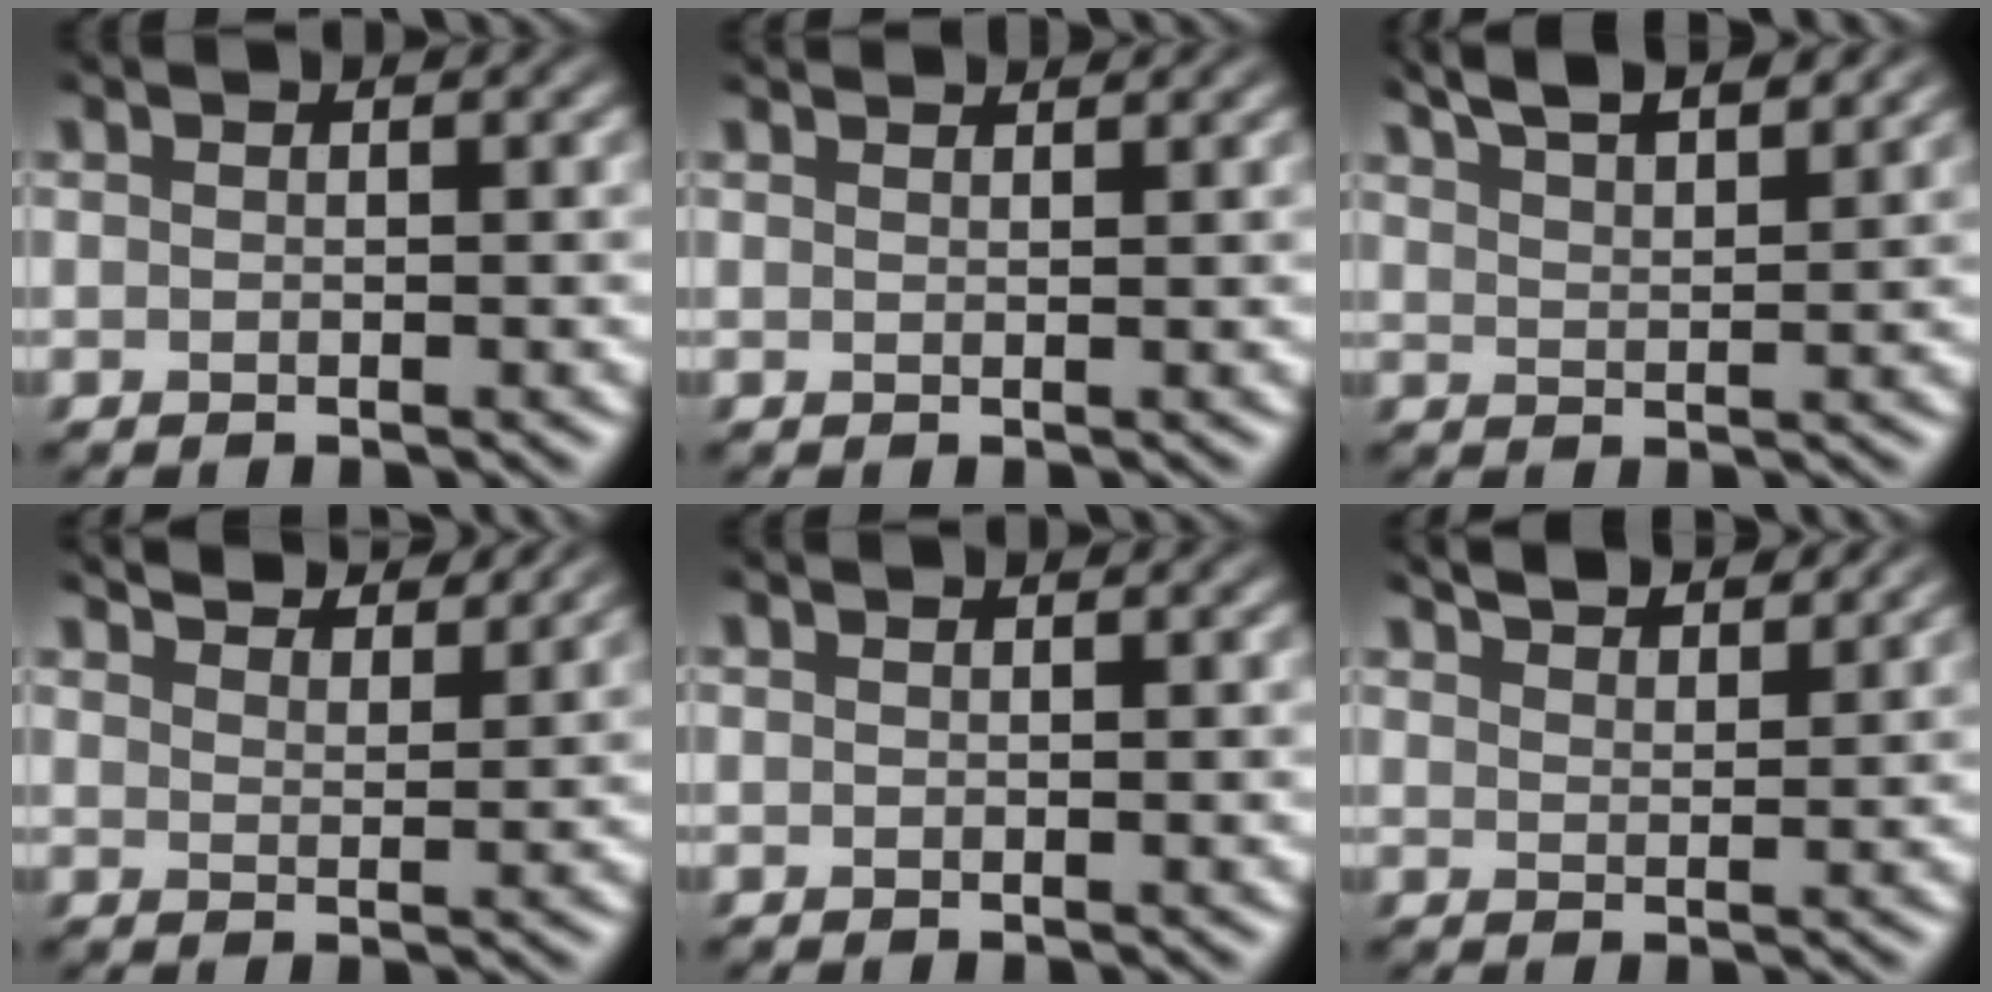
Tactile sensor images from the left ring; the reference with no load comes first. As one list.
[{"total": 2.3, "force": [2.2, 0.3, 0.7], "torque": [-0.013, 0.003, 0.022]}, {"total": 7.9, "force": [6.1, 2.4, 4.3], "torque": [-0.043, 0.034, 0.058]}, {"total": 5.7, "force": [5.3, 0.9, 1.8], "torque": [-0.026, 0.005, 0.063]}, {"total": 0.0}, {"total": 4.6, "force": [4.1, 1.0, 1.8], "torque": [-0.019, 0.010, 0.048]}]